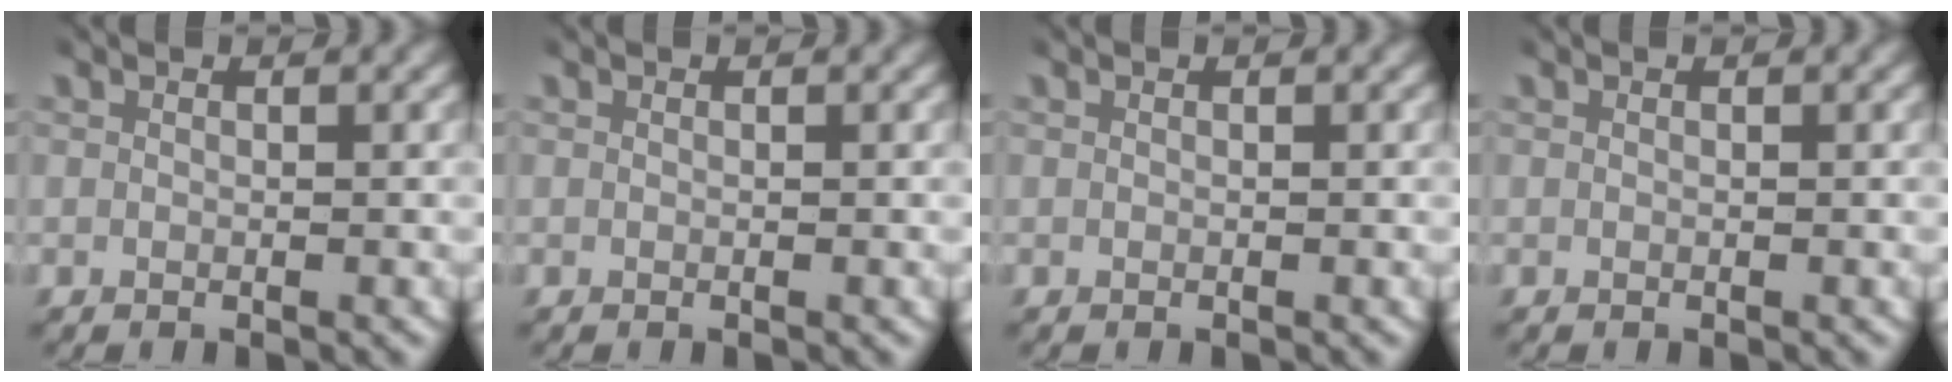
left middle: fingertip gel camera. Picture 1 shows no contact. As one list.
[{"total": 0.0}, {"total": 0.0}, {"total": 0.0}]